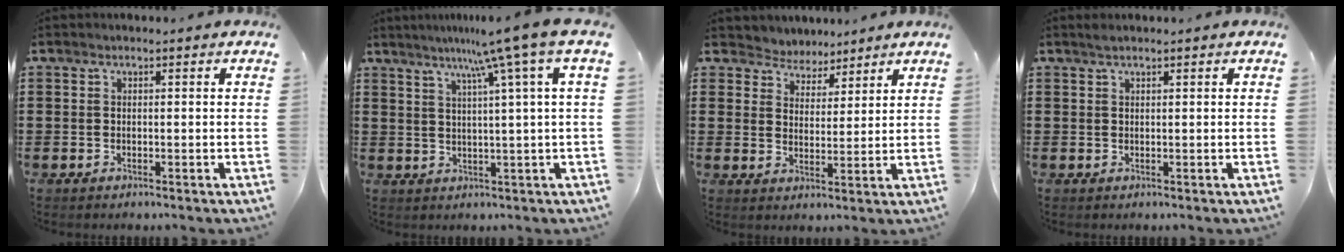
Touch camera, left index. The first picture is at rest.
{"total": 8.1, "force": [4.3, -2.0, 6.6], "torque": [-0.120, -0.014, 0.060]}
{"total": 4.1, "force": [3.7, 1.7, -0.6], "torque": [-0.010, -0.013, 0.066]}
{"total": 0.8, "force": [0.6, 0.0, 0.6], "torque": [-0.012, -0.001, 0.011]}